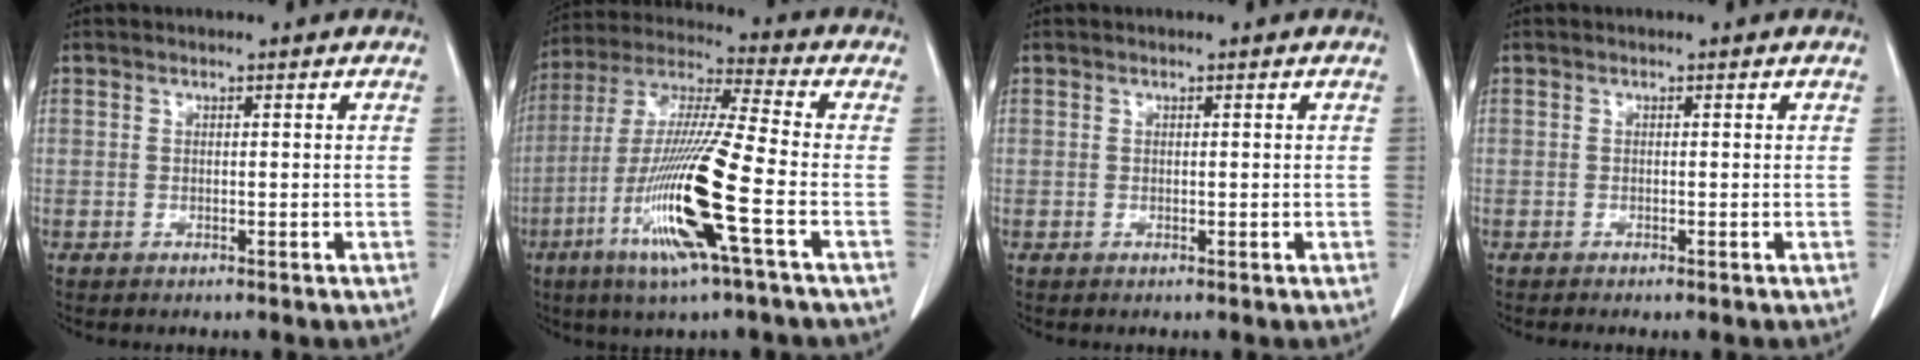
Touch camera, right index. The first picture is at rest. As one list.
[{"total": 17.0, "force": [-6.0, -0.3, 15.9], "torque": [-0.329, -0.021, -0.120]}, {"total": 0.0}, {"total": 0.5, "force": [-0.4, 0.0, 0.4], "torque": [-0.009, -0.002, -0.007]}]